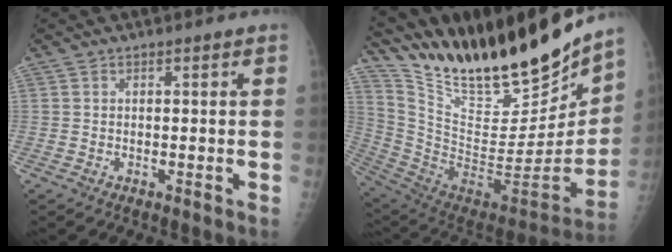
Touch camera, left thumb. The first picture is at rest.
{"total": 31.1, "force": [24.9, 7.8, 16.9], "torque": [-0.254, -0.100, 0.411]}